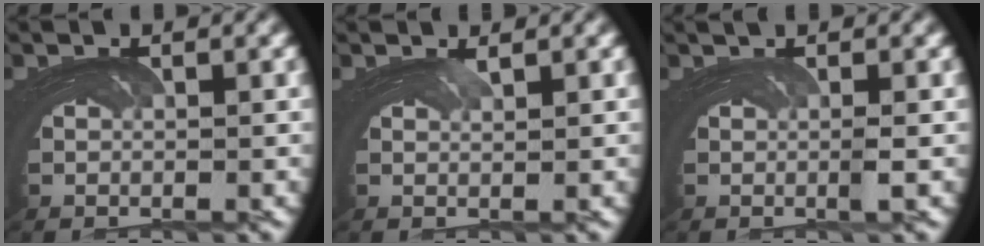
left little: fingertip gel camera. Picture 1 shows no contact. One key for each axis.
{"total": 2.2, "fx": 0.8, "fy": -1.6, "fz": -1.2, "tx": 0.032, "ty": 0.010, "tz": 0.009}
{"total": 1.6, "fx": 0.5, "fy": -1.4, "fz": -0.6, "tx": 0.015, "ty": 0.007, "tz": 0.001}